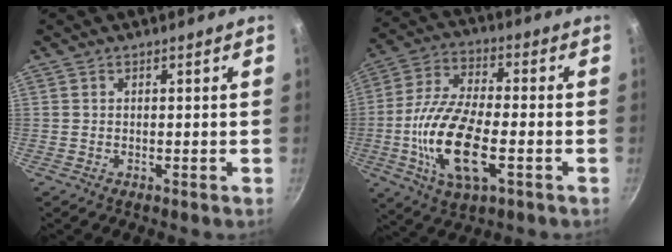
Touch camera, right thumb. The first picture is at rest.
{"total": 17.1, "force": [-4.1, 7.3, 14.9], "torque": [-0.296, 0.016, -0.074]}